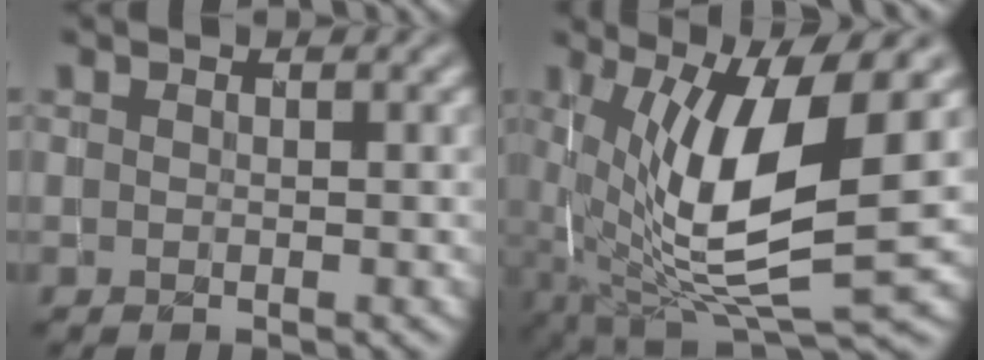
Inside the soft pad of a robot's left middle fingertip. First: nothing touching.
{"total": 11.5, "force": [1.0, 3.8, 10.8], "torque": [-0.206, -0.019, 0.027]}